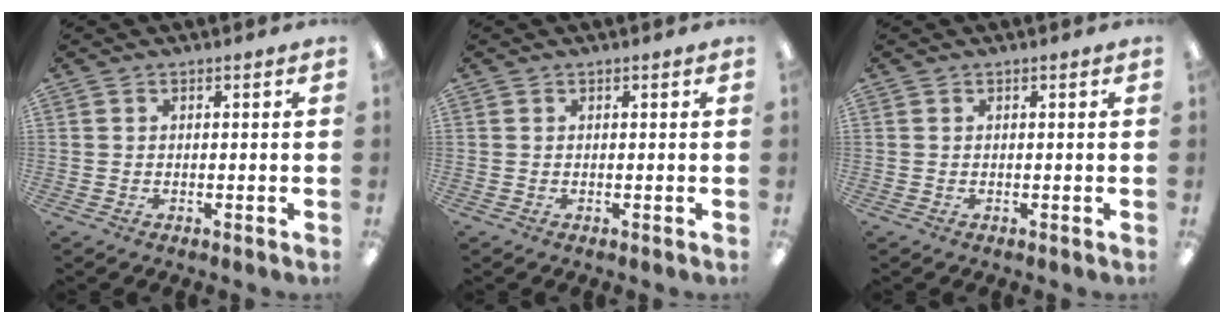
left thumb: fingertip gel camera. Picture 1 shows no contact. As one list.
[{"total": 0.0}, {"total": 0.0}]